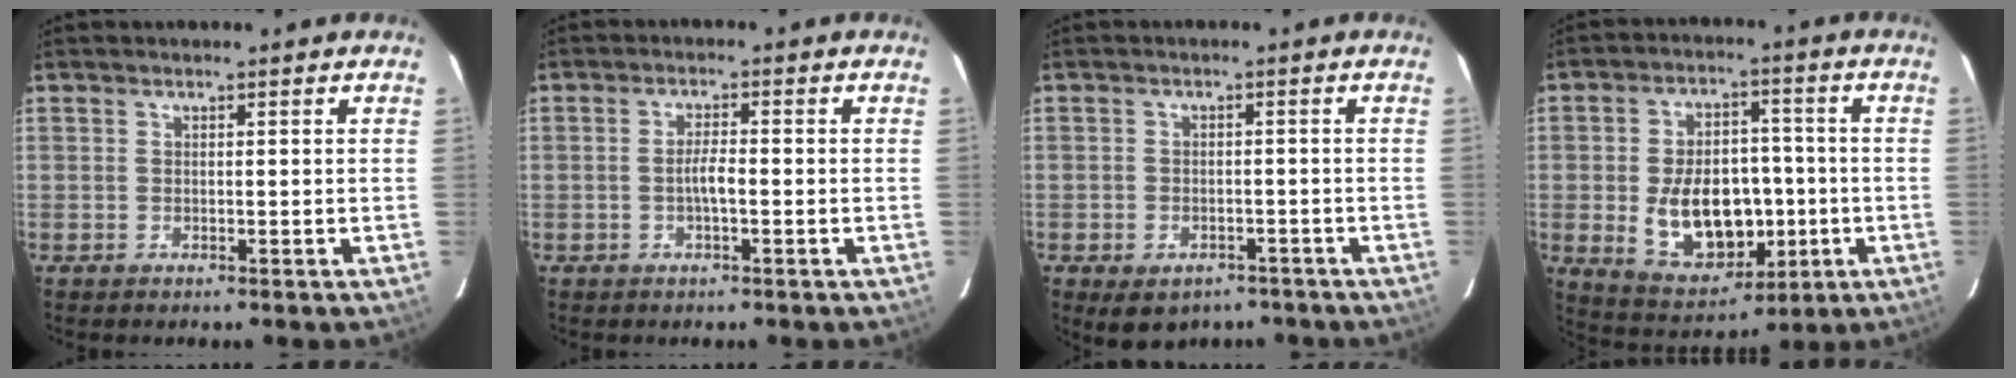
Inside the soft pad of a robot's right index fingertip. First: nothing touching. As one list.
[{"total": 2.7, "force": [-0.8, 0.4, 2.5], "torque": [-0.049, 0.004, -0.015]}, {"total": 7.8, "force": [-5.2, 4.9, 3.3], "torque": [-0.067, -0.001, -0.060]}, {"total": 15.2, "force": [-2.5, 10.2, 11.0], "torque": [-0.213, 0.006, -0.011]}]